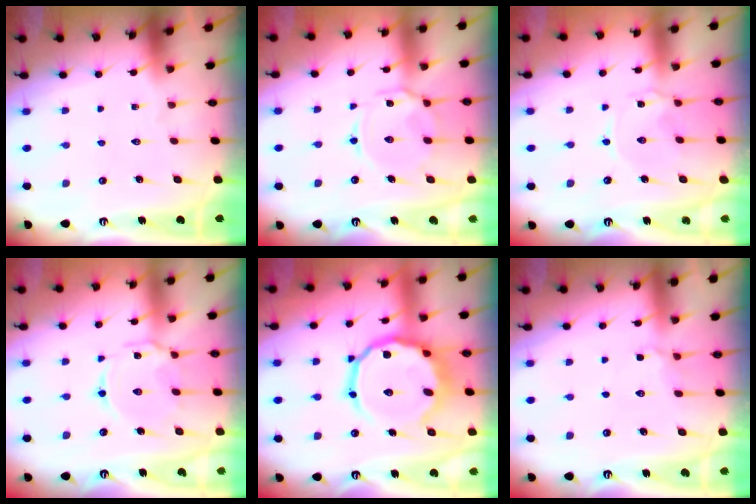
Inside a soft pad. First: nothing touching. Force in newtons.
{"total": 8.7, "press": 8.6, "slide": 0.7}
{"total": 0.8, "press": 0.8, "slide": 0.2}
{"total": 5.8, "press": 5.8, "slide": 0.5}
{"total": 18.2, "press": 18.0, "slide": 2.7}
{"total": 4.0, "press": 3.9, "slide": 1.2}